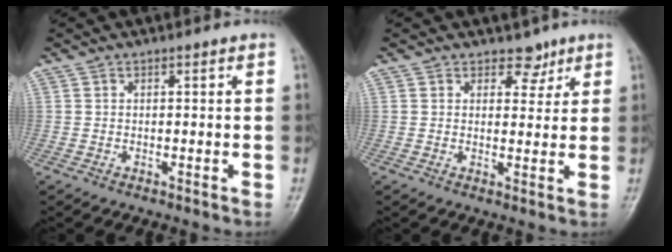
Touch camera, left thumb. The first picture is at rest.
{"total": 3.5, "force": [2.4, 2.3, 0.9], "torque": [0.013, -0.014, 0.033]}